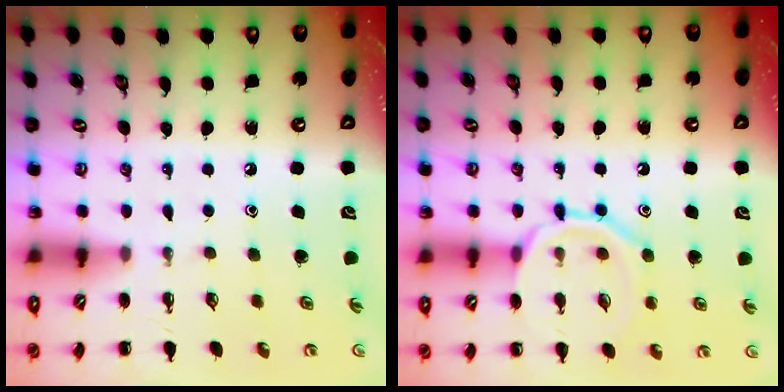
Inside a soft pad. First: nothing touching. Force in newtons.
{"total": 11.4, "press": 11.4, "slide": 0.8}